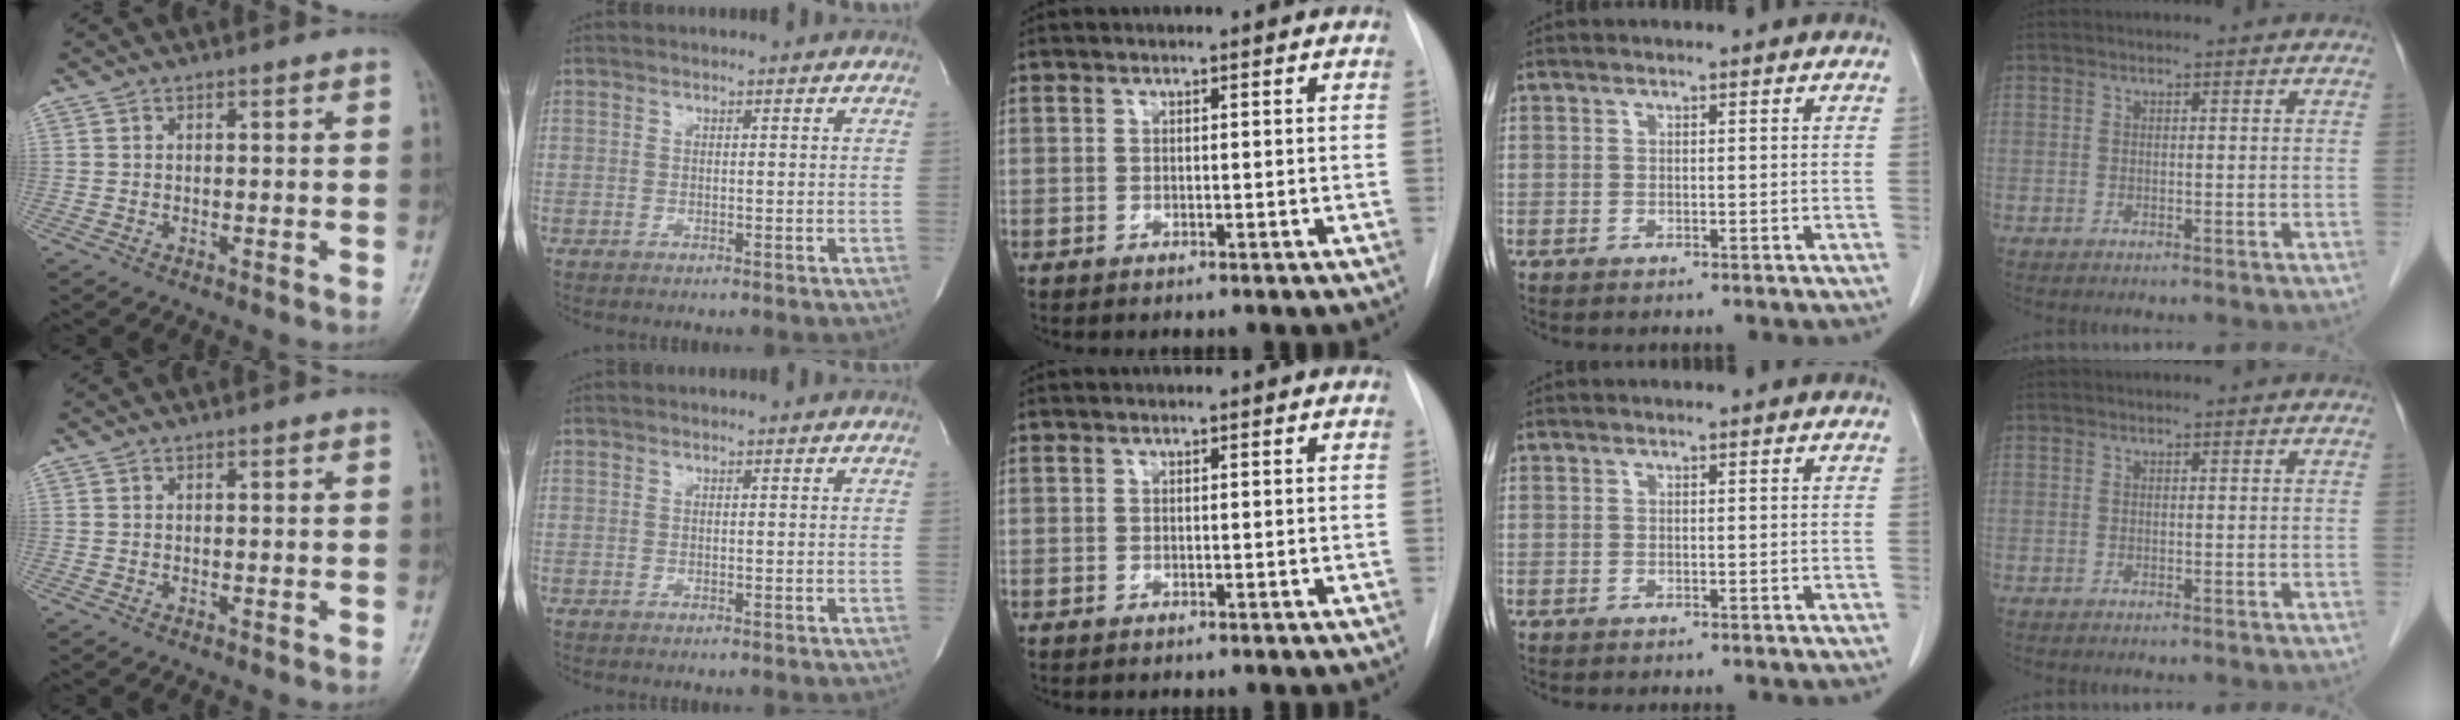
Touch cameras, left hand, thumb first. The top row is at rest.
{}